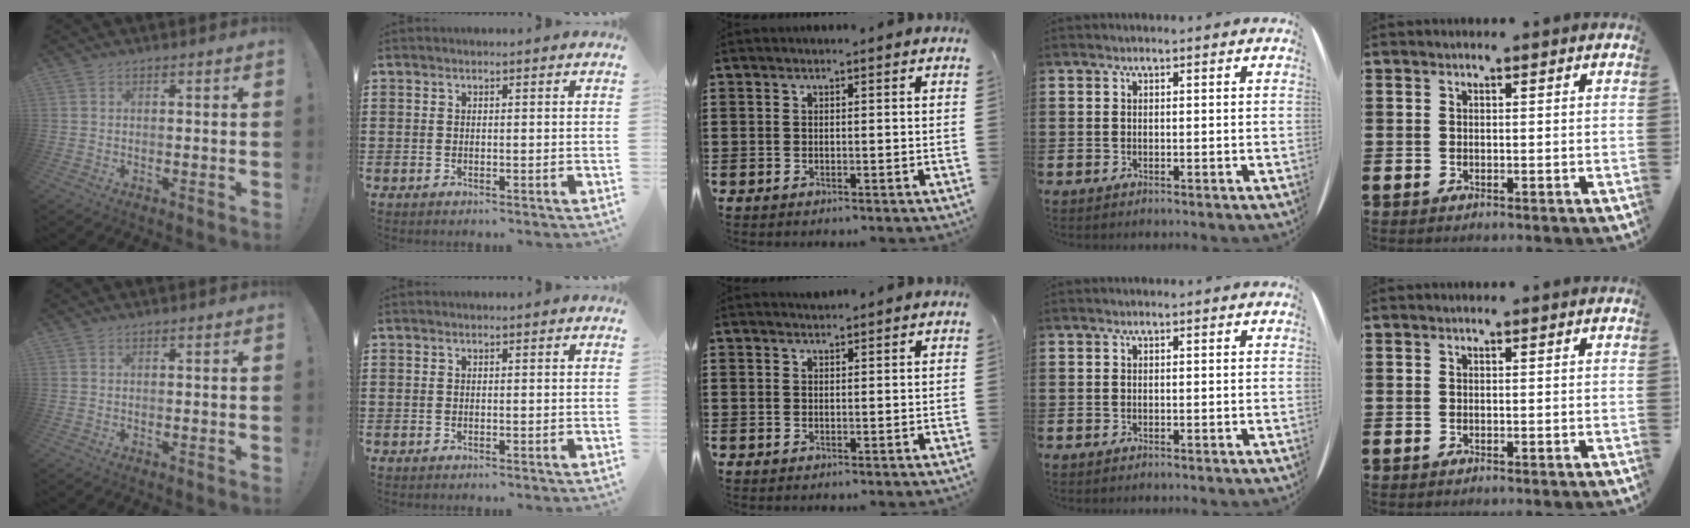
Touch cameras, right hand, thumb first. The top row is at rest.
{"middle": {"total": 0.9, "force": [0.9, 0.0, -0.2], "torque": [0.000, -0.003, 0.018]}}